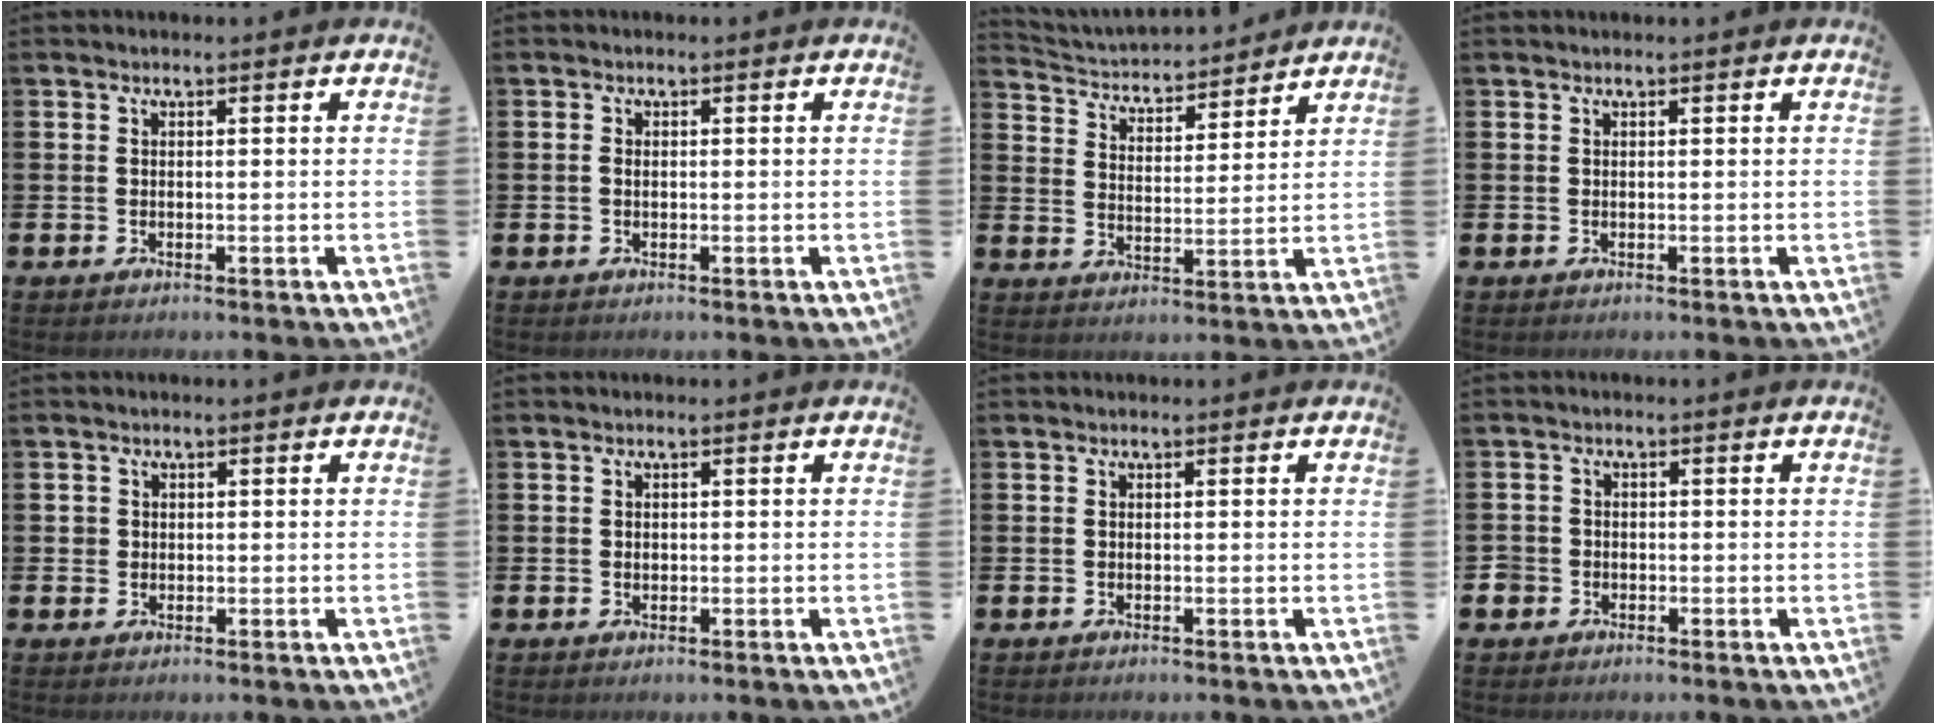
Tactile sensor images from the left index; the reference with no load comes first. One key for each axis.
{"total": 0.5, "fx": 0.0, "fy": 0.3, "fz": 0.4, "tx": -0.008, "ty": 0.002, "tz": -0.002}
{"total": 4.1, "fx": 3.9, "fy": 1.2, "fz": 0.1, "tx": -0.030, "ty": -0.034, "tz": 0.063}
{"total": 0.0}
{"total": 1.1, "fx": 0.4, "fy": 1.1, "fz": 0.0, "tx": 0.007, "ty": 0.004, "tz": 0.004}
{"total": 0.5, "fx": 0.0, "fy": 0.5, "fz": 0.2, "tx": 0.004, "ty": 0.002, "tz": -0.002}
{"total": 0.0}
{"total": 1.9, "fx": -0.9, "fy": 1.7, "fz": 0.0, "tx": -0.001, "ty": 0.003, "tz": -0.023}